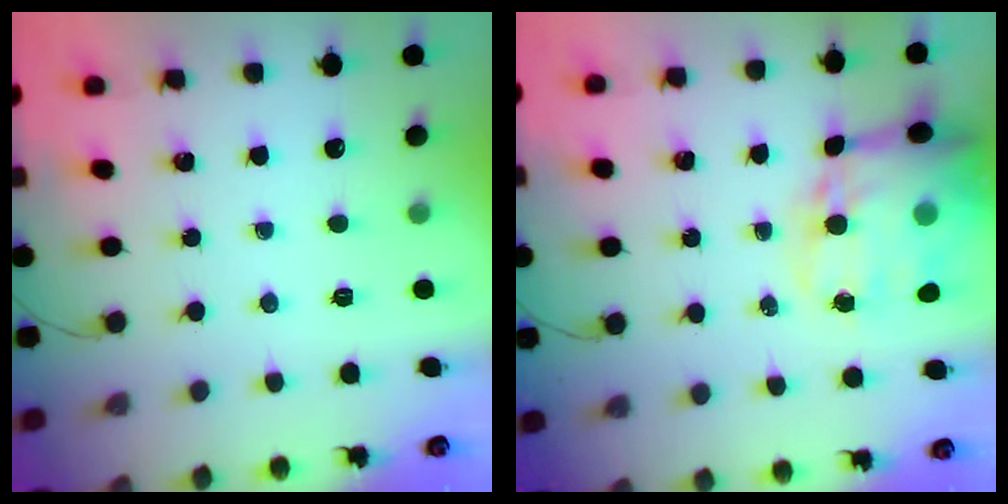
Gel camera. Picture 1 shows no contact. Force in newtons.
{"total": 21.3, "press": 20.7, "slide": 5.1}